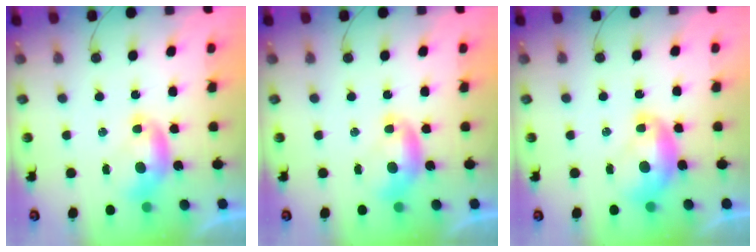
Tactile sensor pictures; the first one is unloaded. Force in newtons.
{"total": 0.0}
{"total": 2.6, "press": 2.5, "slide": 0.7}